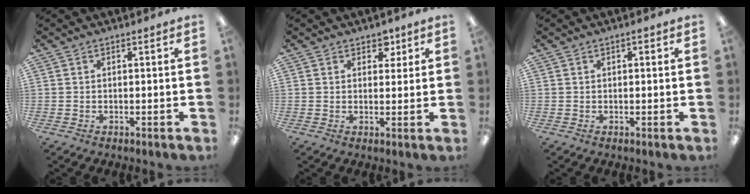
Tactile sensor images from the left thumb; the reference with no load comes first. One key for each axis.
{"total": 3.7, "fx": 2.4, "fy": 2.5, "fz": 1.3, "tx": 0.001, "ty": -0.012, "tz": 0.037}
{"total": 0.7, "fx": 0.1, "fy": 0.4, "fz": 0.6, "tx": -0.002, "ty": -0.001, "tz": -0.001}